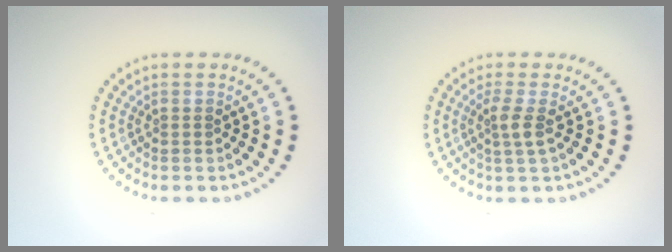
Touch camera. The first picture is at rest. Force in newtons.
{"total": 1.9, "press": 1.4, "slide": 1.2}